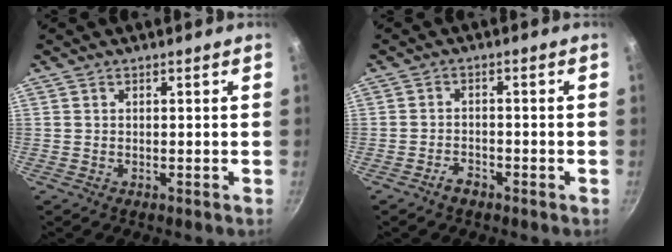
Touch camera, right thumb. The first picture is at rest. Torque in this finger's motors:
{"motor_torque": [0.30, -0.14, 0.45, -0.38, 0.00]}